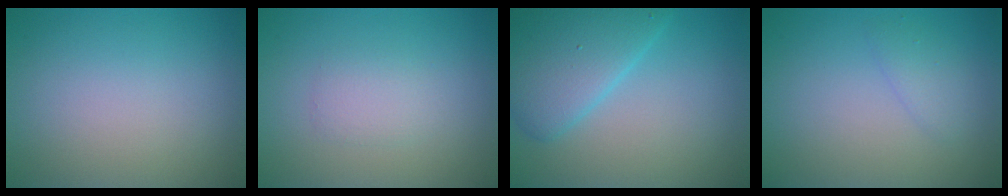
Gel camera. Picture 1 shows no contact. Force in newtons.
{"total": 1.6, "press": 1.6, "slide": 0.0}
{"total": 5.3, "press": 5.3, "slide": 0.3}
{"total": 1.3, "press": 1.3, "slide": 0.1}